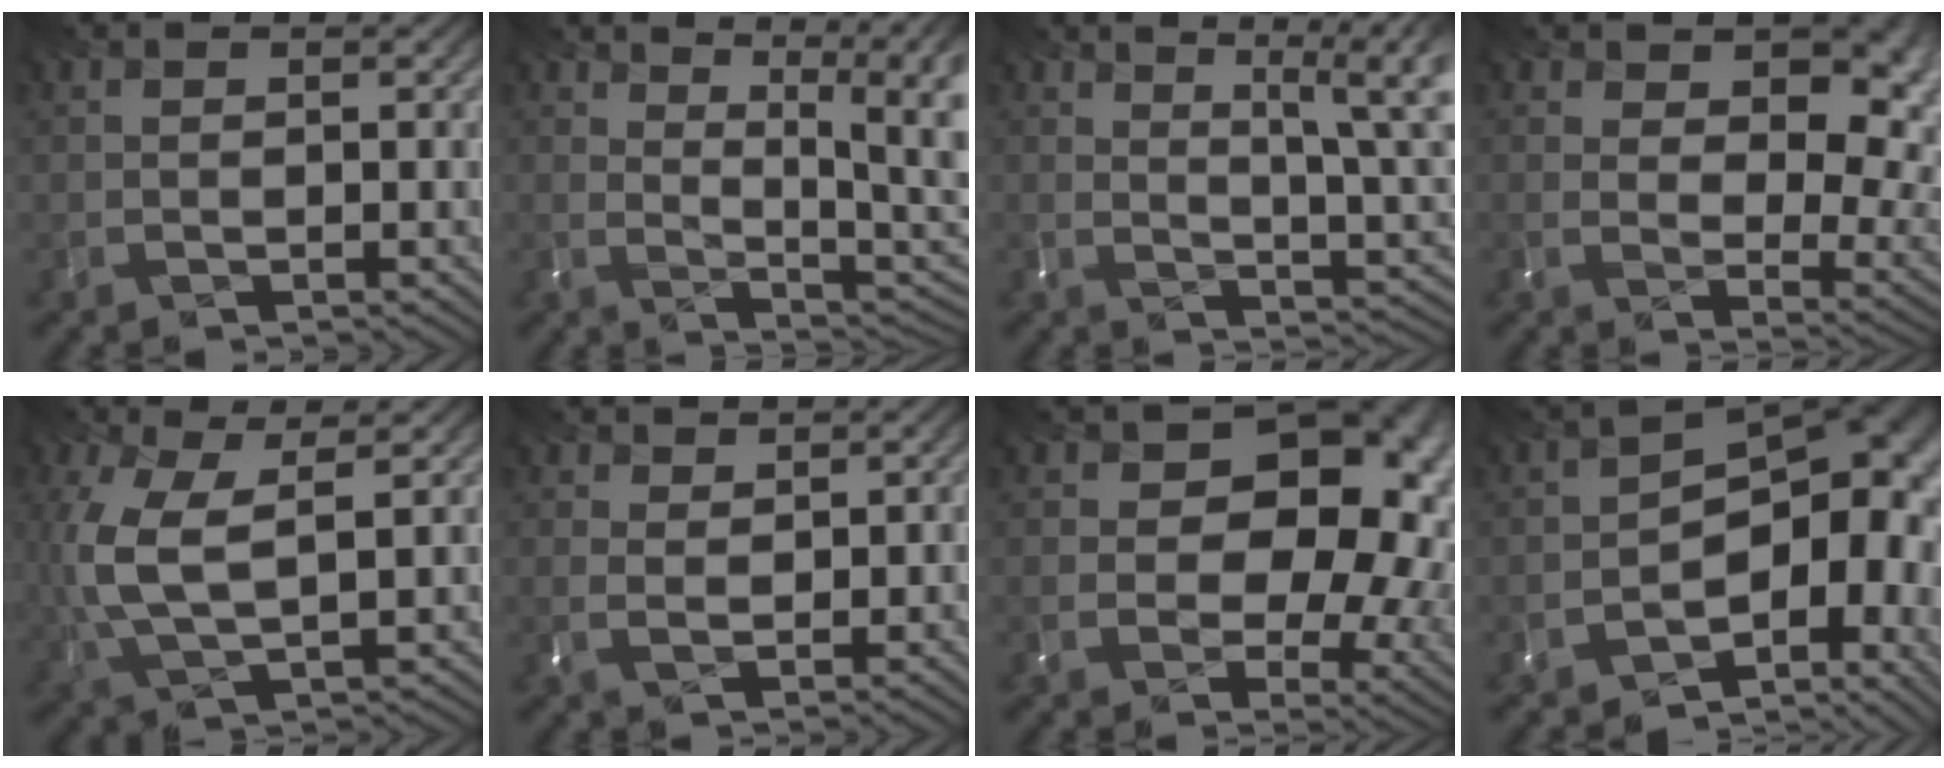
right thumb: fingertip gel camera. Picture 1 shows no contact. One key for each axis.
{"total": 9.8, "fx": 4.3, "fy": 4.5, "fz": 7.6, "tx": -0.142, "ty": 0.007, "tz": 0.087}
{"total": 11.1, "fx": 4.9, "fy": 4.2, "fz": 9.1, "tx": -0.158, "ty": 0.002, "tz": 0.090}
{"total": 11.7, "fx": 5.8, "fy": 6.2, "fz": 8.1, "tx": -0.153, "ty": -0.009, "tz": 0.118}
{"total": 7.5, "fx": -0.9, "fy": 3.7, "fz": 6.5, "tx": -0.188, "ty": -0.020, "tz": 0.008}
{"total": 1.1, "fx": 0.7, "fy": 0.1, "fz": -0.8, "tx": -0.009, "ty": -0.010, "tz": 0.042}
{"total": 16.0, "fx": 3.4, "fy": 11.7, "fz": 10.3, "tx": -0.144, "ty": -0.006, "tz": 0.096}
{"total": 13.1, "fx": -4.7, "fy": 7.8, "fz": 9.4, "tx": -0.137, "ty": -0.037, "tz": -0.048}